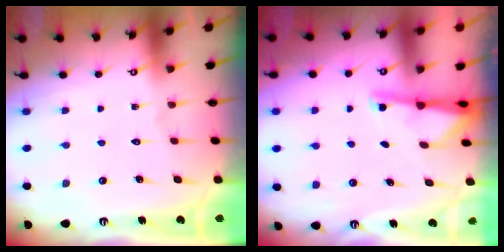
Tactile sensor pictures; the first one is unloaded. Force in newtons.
{"total": 2.9, "press": 2.8, "slide": 0.5}